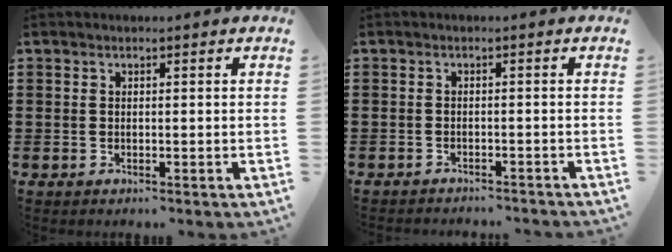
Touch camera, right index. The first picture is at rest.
{"total": 1.3, "force": [-1.3, 0.0, 0.1], "torque": [-0.006, 0.003, -0.027]}